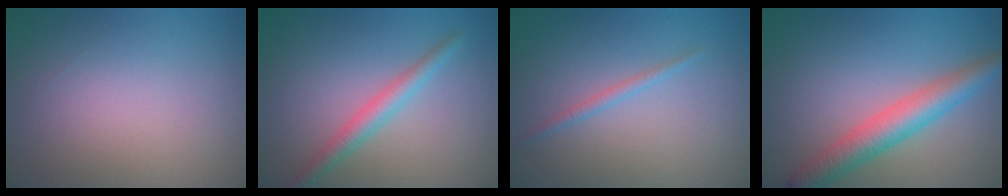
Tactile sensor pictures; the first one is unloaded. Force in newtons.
{"total": 2.5, "press": 2.5, "slide": 0.0}
{"total": 1.0, "press": 1.0, "slide": 0.1}
{"total": 4.8, "press": 4.8, "slide": 0.2}